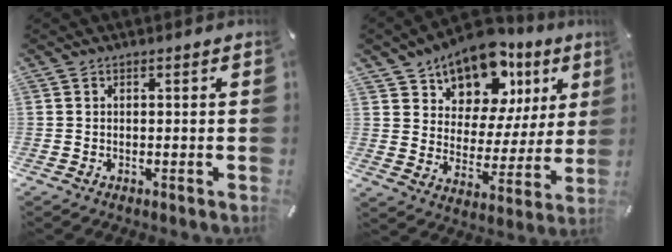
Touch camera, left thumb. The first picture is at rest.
{"total": 13.7, "force": [10.7, 7.7, 3.8], "torque": [-0.073, -0.092, 0.189]}